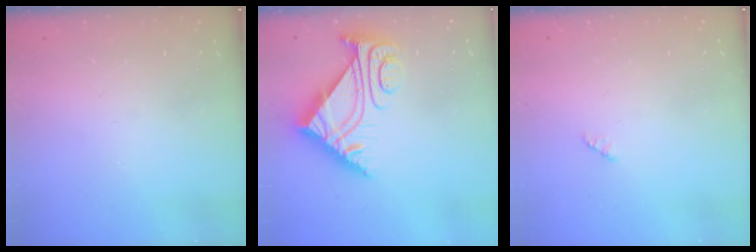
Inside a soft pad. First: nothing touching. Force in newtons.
{"total": 8.0, "press": 8.0, "slide": 0.6}
{"total": 1.3, "press": 1.3, "slide": 0.2}